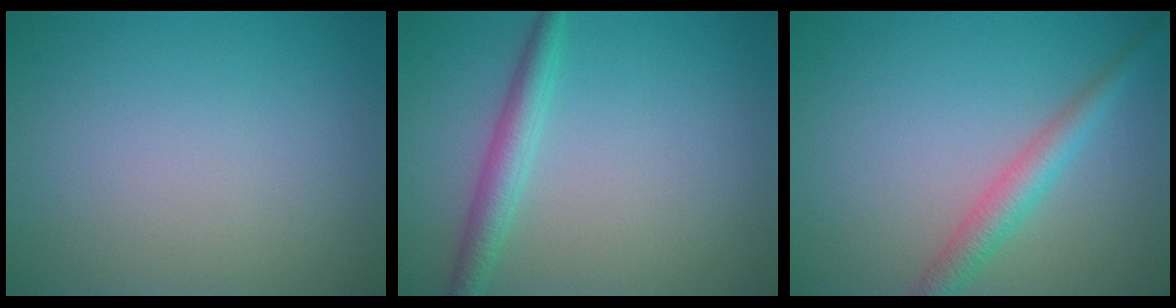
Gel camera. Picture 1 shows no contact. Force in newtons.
{"total": 2.7, "press": 2.7, "slide": 0.1}
{"total": 2.9, "press": 2.9, "slide": 0.1}